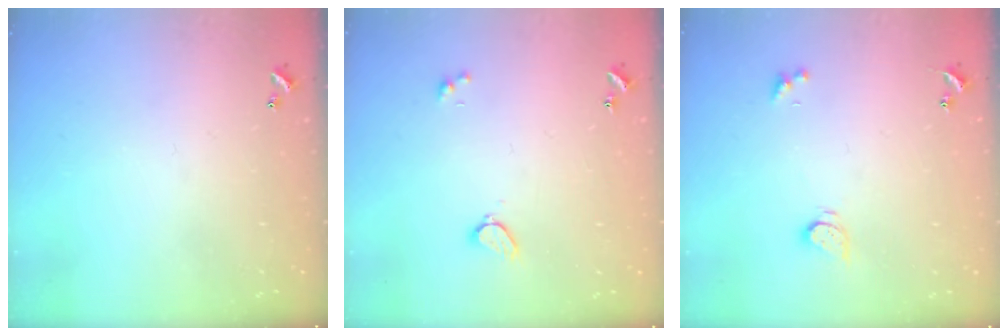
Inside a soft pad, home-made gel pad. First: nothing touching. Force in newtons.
{"total": 2.0, "press": 2.0, "slide": 0.5}
{"total": 2.4, "press": 2.3, "slide": 0.4}